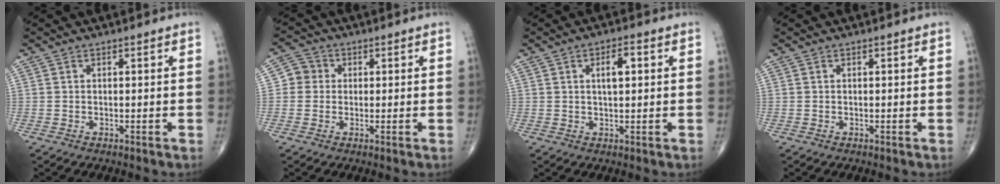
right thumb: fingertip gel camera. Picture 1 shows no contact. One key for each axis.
{"total": 3.8, "fx": 0.2, "fy": 3.7, "fz": 0.9, "tx": 0.006, "ty": 0.007, "tz": -0.006}
{"total": 4.3, "fx": 1.1, "fy": 1.7, "fz": 3.8, "tx": -0.056, "ty": 0.005, "tz": 0.017}
{"total": 0.0}